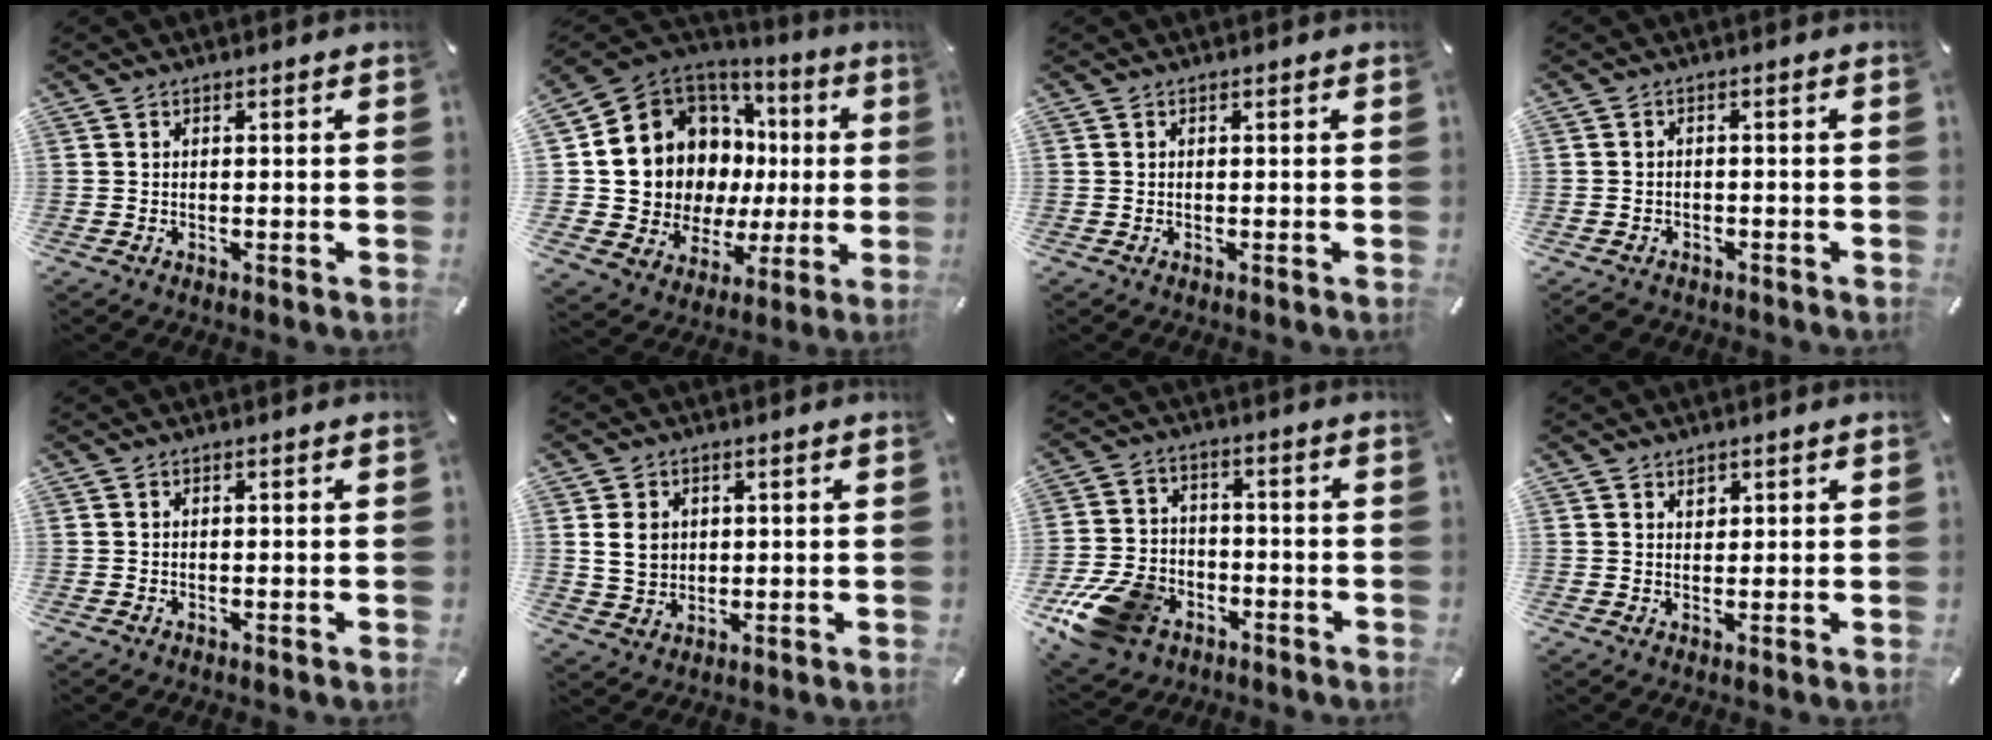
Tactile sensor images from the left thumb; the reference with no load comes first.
{"total": 12.3, "force": [3.6, 11.0, 4.3], "torque": [-0.081, -0.069, 0.091]}
{"total": 0.0}
{"total": 2.4, "force": [-1.8, 1.5, 0.6], "torque": [-0.018, 0.010, -0.040]}
{"total": 0.0}
{"total": 5.8, "force": [1.2, 5.1, 2.4], "torque": [-0.048, 0.001, 0.020]}
{"total": 14.4, "force": [-7.1, 10.3, 7.1], "torque": [-0.140, 0.045, -0.124]}
{"total": 1.7, "force": [1.2, 1.2, 0.4], "torque": [0.007, -0.006, 0.018]}